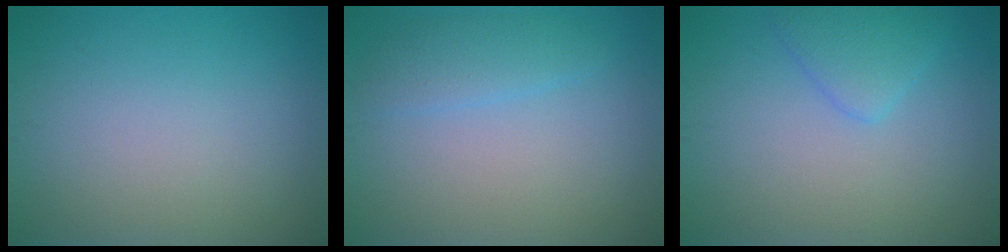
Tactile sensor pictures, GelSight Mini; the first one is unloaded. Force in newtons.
{"total": 2.2, "press": 2.2, "slide": 0.1}
{"total": 2.3, "press": 2.3, "slide": 0.2}